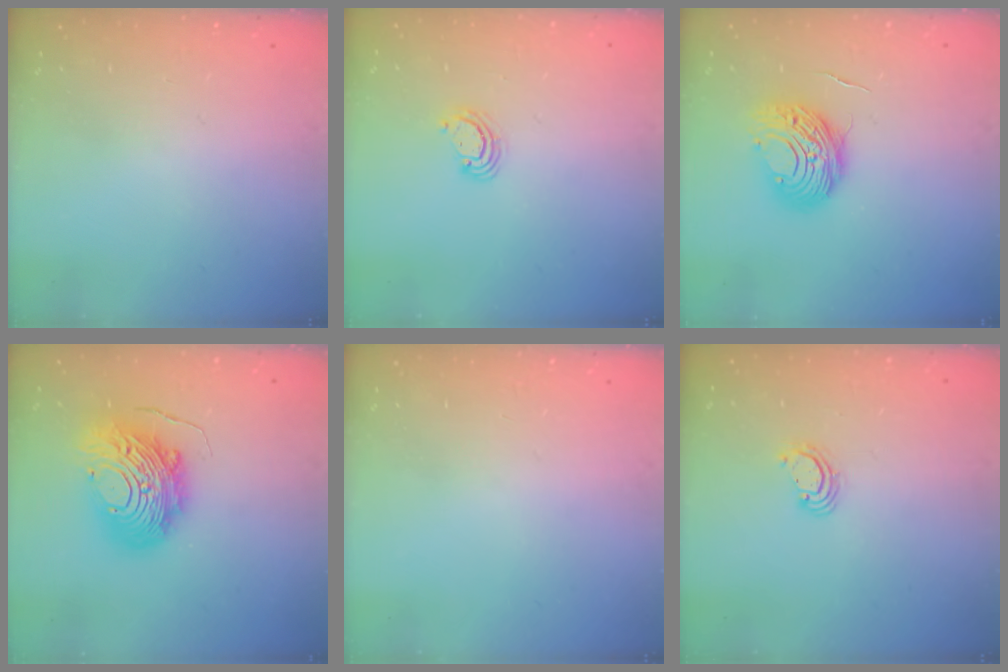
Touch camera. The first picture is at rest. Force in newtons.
{"total": 3.2, "press": 3.1, "slide": 0.3}
{"total": 11.3, "press": 11.3, "slide": 0.9}
{"total": 17.9, "press": 17.9, "slide": 1.5}
{"total": 0.0}
{"total": 2.8, "press": 2.8, "slide": 0.2}